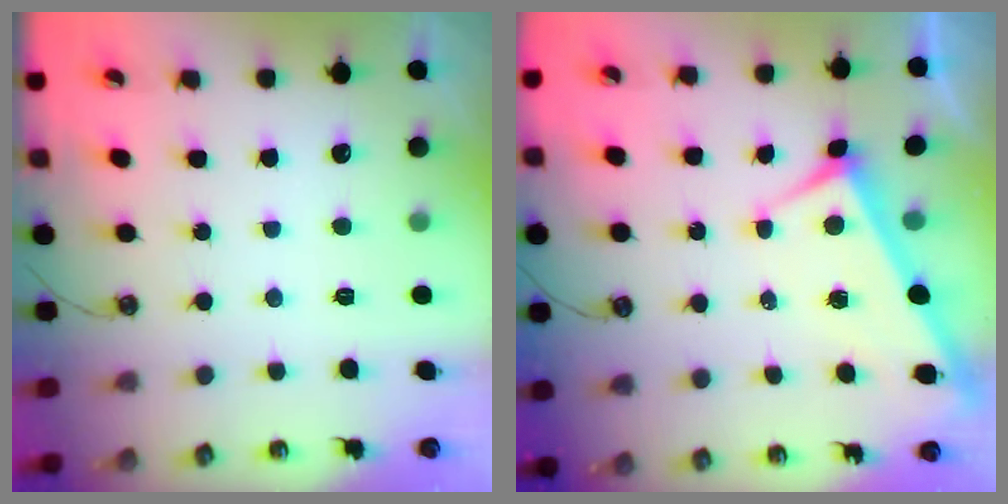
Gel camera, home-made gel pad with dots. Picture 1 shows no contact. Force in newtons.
{"total": 3.9, "press": 3.9, "slide": 0.4}